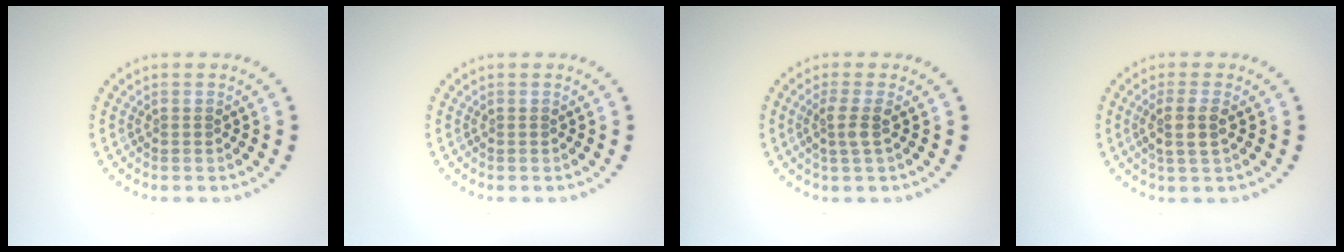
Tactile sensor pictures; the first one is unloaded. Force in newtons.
{"total": 0.0}
{"total": 1.7, "press": 1.4, "slide": 1.0}
{"total": 2.3, "press": 2.0, "slide": 1.1}